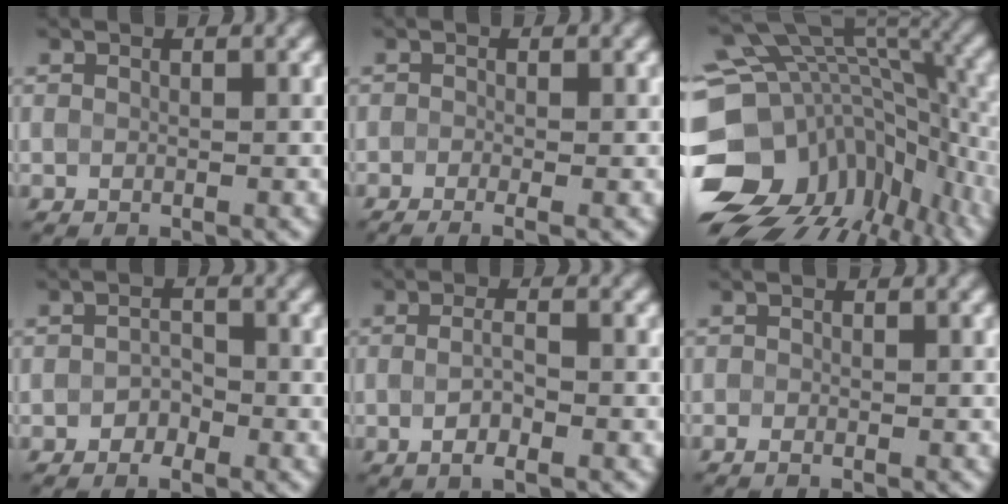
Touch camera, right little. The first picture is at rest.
{"total": 2.2, "force": [-1.6, 0.5, 1.4], "torque": [-0.010, -0.010, -0.018]}
{"total": 14.9, "force": [-5.1, 10.1, 9.7], "torque": [-0.216, -0.006, -0.056]}
{"total": 1.4, "force": [-1.3, 0.5, 0.0], "torque": [-0.005, 0.002, -0.019]}
{"total": 1.7, "force": [-1.1, 0.1, 1.3], "torque": [-0.030, -0.007, -0.013]}
{"total": 1.1, "force": [-1.0, -0.2, 0.1], "torque": [-0.001, -0.008, -0.010]}